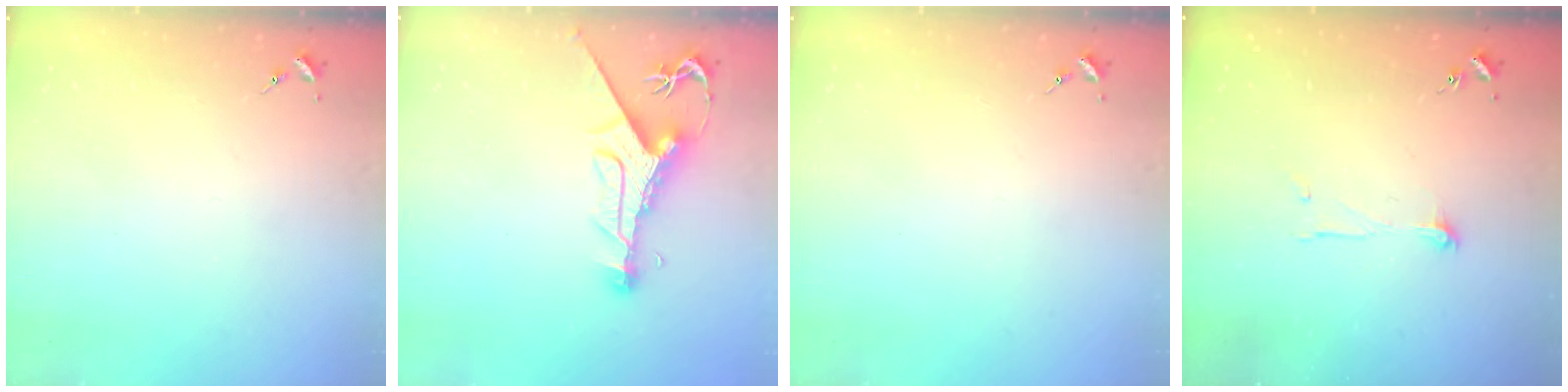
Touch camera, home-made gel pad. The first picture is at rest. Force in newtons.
{"total": 10.1, "press": 10.1, "slide": 1.1}
{"total": 0.0}
{"total": 4.8, "press": 4.8, "slide": 0.4}